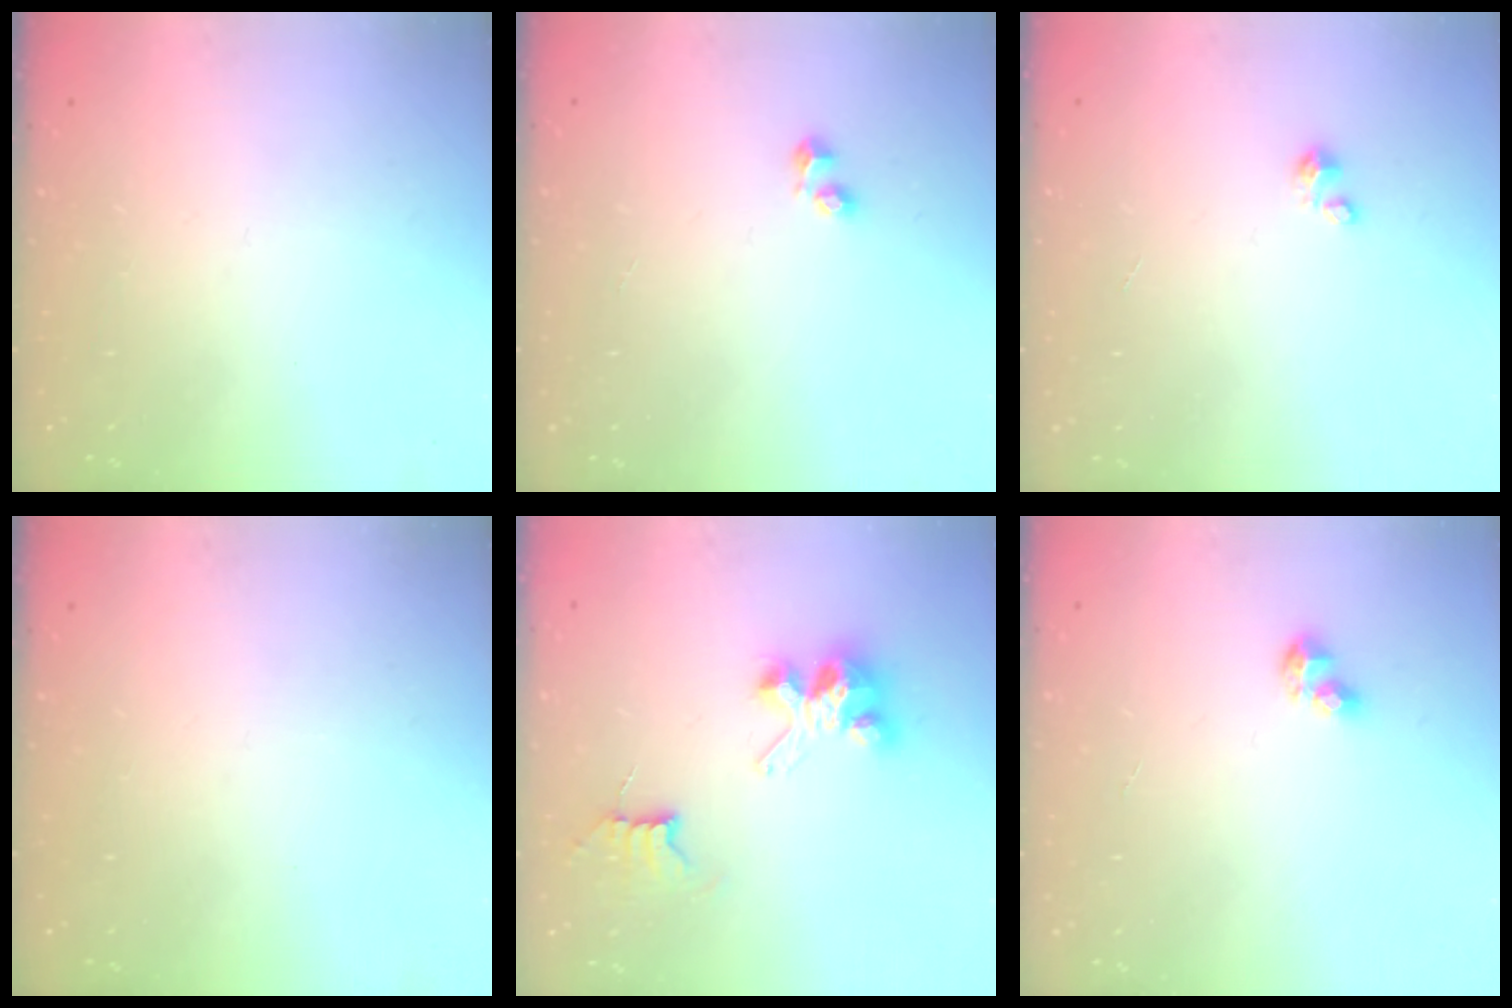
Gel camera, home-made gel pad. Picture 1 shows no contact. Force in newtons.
{"total": 1.7, "press": 1.6, "slide": 0.6}
{"total": 0.8, "press": 0.7, "slide": 0.3}
{"total": 0.0}
{"total": 7.5, "press": 7.5, "slide": 0.6}
{"total": 3.5, "press": 3.5, "slide": 0.3}